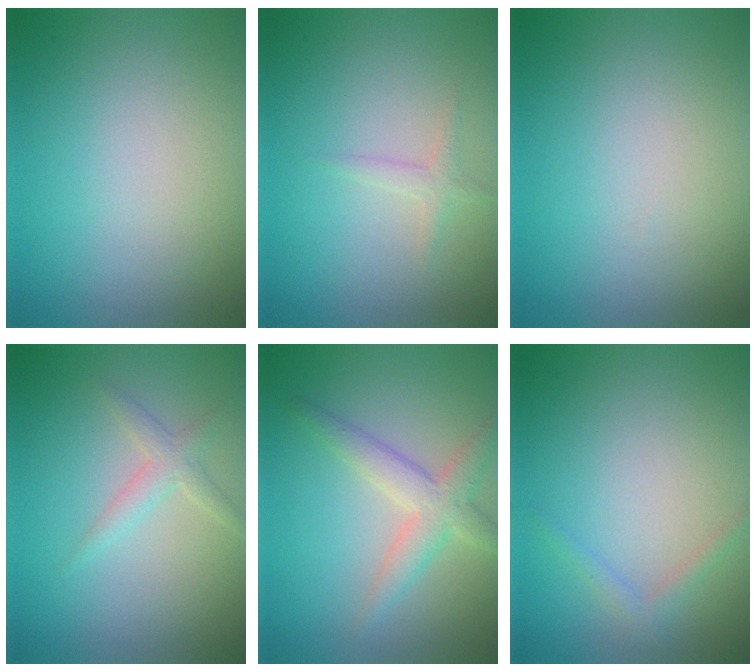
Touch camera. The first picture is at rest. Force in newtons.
{"total": 1.1, "press": 1.1, "slide": 0.1}
{"total": 0.0}
{"total": 1.7, "press": 1.7, "slide": 0.1}
{"total": 3.6, "press": 3.6, "slide": 0.2}
{"total": 1.2, "press": 1.2, "slide": 0.1}